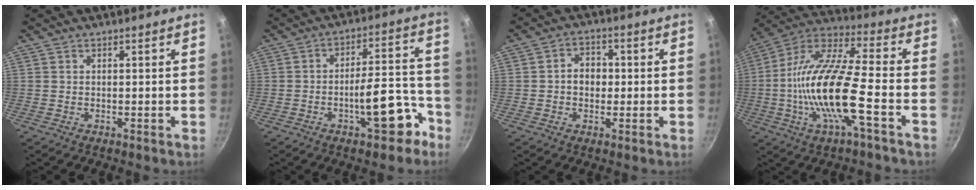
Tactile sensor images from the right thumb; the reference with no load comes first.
{"total": 12.4, "force": [-6.2, 4.8, 9.6], "torque": [-0.097, 0.068, -0.080]}
{"total": 5.1, "force": [-0.2, 4.1, 3.0], "torque": [-0.020, 0.012, -0.007]}
{"total": 18.9, "force": [-4.7, 4.8, 17.7], "torque": [-0.338, 0.034, -0.106]}